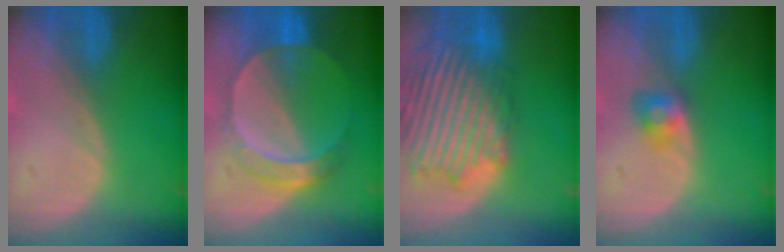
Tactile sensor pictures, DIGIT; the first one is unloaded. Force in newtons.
{"total": 7.4, "press": 6.4, "slide": 3.8}
{"total": 14.5, "press": 12.4, "slide": 7.6}
{"total": 2.8, "press": 2.6, "slide": 1.2}